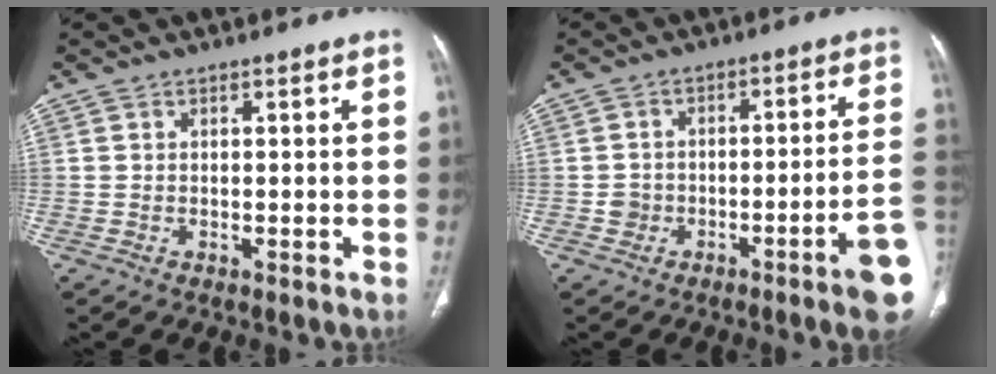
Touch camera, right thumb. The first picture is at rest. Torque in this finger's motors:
{"motor_torque": [2.79, 1.47, 1.28, -1.49, 0.30]}